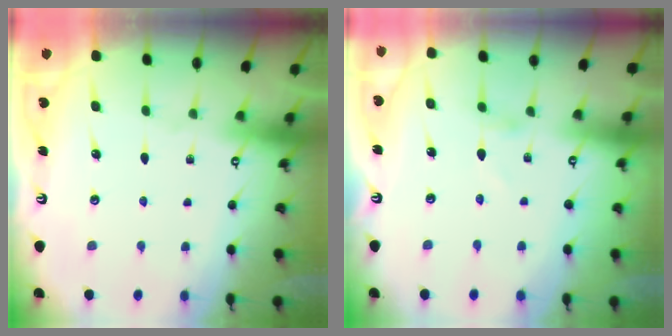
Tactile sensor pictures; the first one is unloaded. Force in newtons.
{"total": 1.1, "press": 1.1, "slide": 0.1}